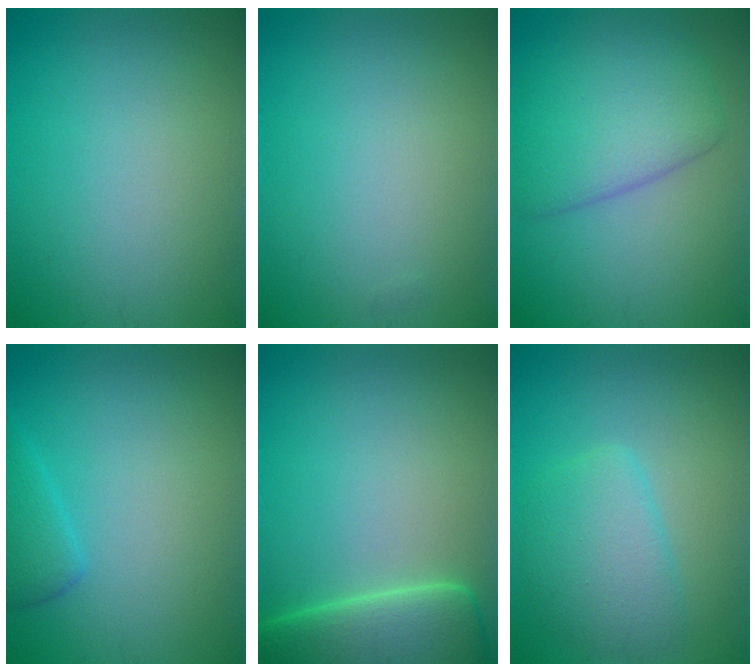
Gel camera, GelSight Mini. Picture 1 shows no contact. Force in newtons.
{"total": 0.0}
{"total": 5.9, "press": 5.9, "slide": 0.3}
{"total": 2.0, "press": 2.0, "slide": 0.2}
{"total": 7.6, "press": 7.5, "slide": 1.2}
{"total": 3.9, "press": 3.9, "slide": 0.4}